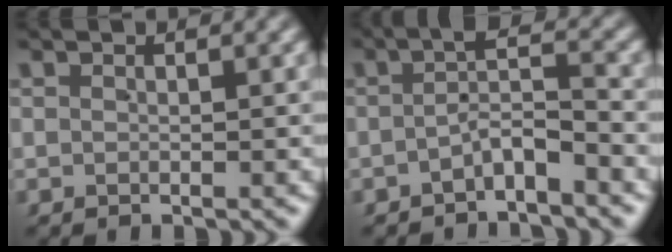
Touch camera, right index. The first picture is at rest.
{"total": 2.6, "force": [-1.9, 0.5, 1.7], "torque": [-0.019, 0.002, -0.034]}